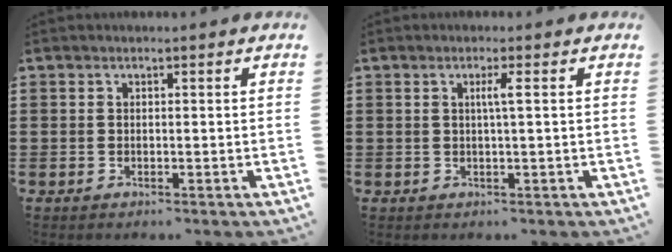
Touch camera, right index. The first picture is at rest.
{"total": 2.0, "force": [0.4, -0.2, 2.0], "torque": [-0.038, -0.002, 0.003]}